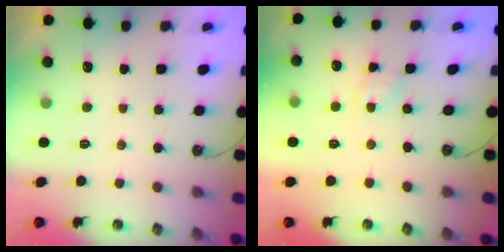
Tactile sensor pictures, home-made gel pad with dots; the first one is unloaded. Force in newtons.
{"total": 2.6, "press": 2.6, "slide": 0.4}